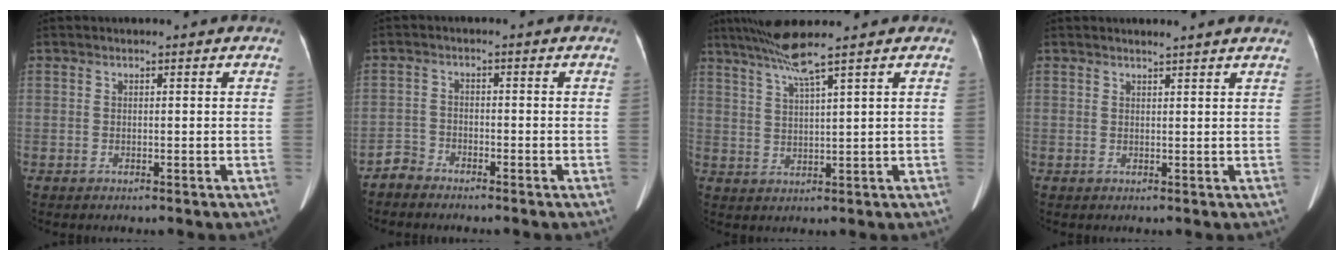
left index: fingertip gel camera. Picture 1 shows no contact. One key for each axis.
{"total": 2.4, "fx": -2.2, "fy": 0.7, "fz": -0.4, "tx": 0.009, "ty": -0.005, "tz": -0.044}
{"total": 5.5, "fx": 4.1, "fy": -1.7, "fz": 3.3, "tx": -0.068, "ty": 0.000, "tz": 0.083}
{"total": 3.3, "fx": 3.0, "fy": -0.4, "fz": 1.2, "tx": -0.014, "ty": 0.009, "tz": 0.030}